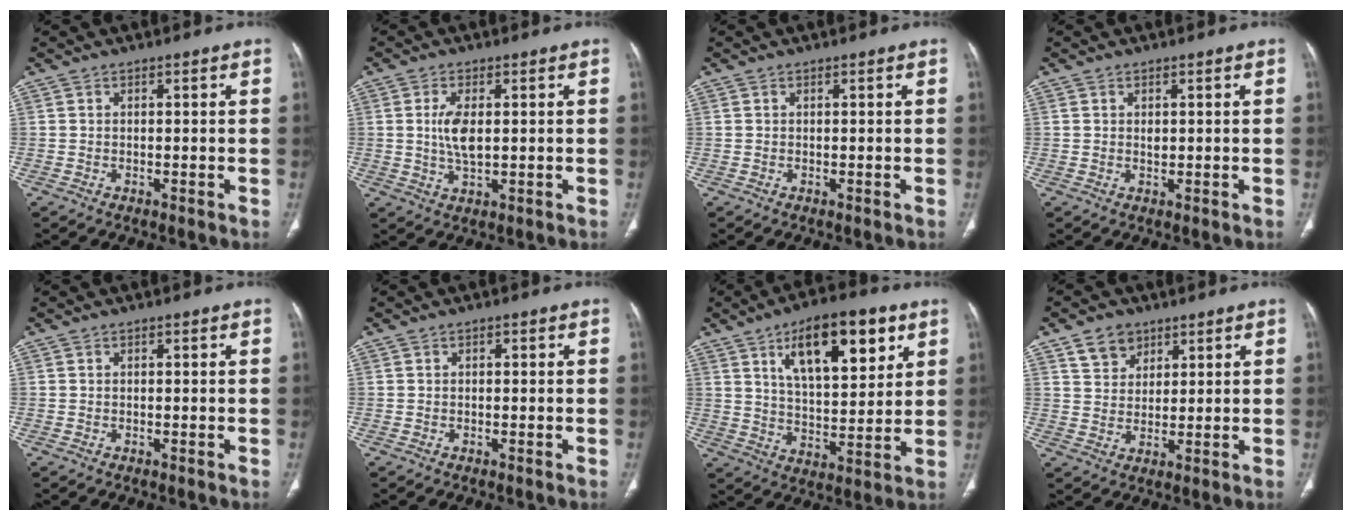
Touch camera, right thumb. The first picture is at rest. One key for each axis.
{"total": 5.5, "fx": 0.7, "fy": 2.4, "fz": 4.9, "tx": -0.101, "ty": -0.006, "tz": 0.017}
{"total": 0.0}
{"total": 1.1, "fx": 0.3, "fy": 0.7, "fz": 0.8, "tx": -0.012, "ty": -0.003, "tz": 0.010}
{"total": 0.0}
{"total": 0.7, "fx": 0.2, "fy": 0.4, "fz": 0.6, "tx": -0.009, "ty": 0.002, "tz": 0.003}
{"total": 18.2, "fx": 8.5, "fy": 7.7, "fz": 14.1, "tx": -0.182, "ty": -0.031, "tz": 0.140}
{"total": 5.8, "fx": 3.6, "fy": 4.2, "fz": 1.8, "tx": -0.011, "ty": -0.021, "tz": 0.069}